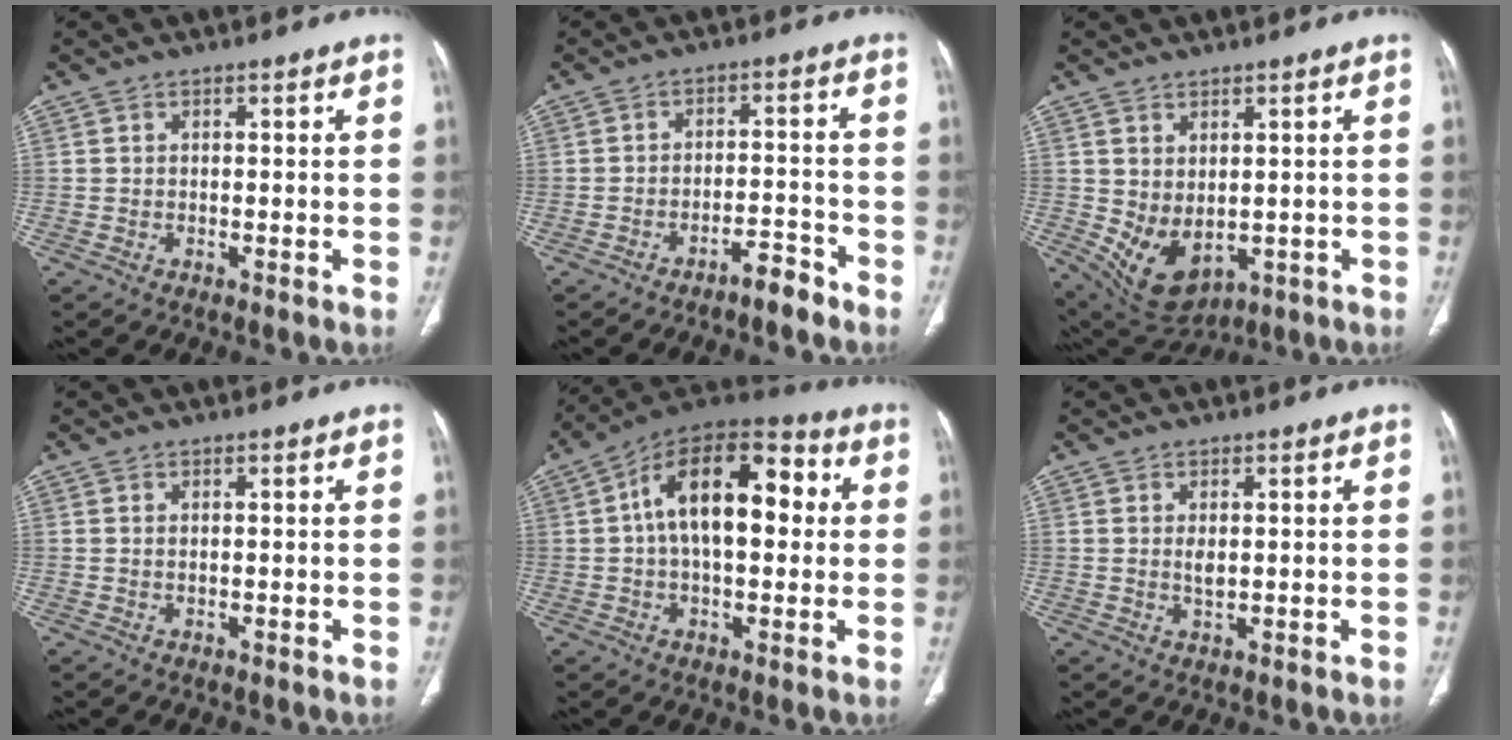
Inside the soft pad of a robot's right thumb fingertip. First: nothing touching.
{"total": 4.3, "force": [-3.6, 1.0, 2.2], "torque": [-0.032, 0.034, -0.058]}
{"total": 8.9, "force": [-0.6, 5.7, 6.8], "torque": [-0.108, -0.007, 0.023]}
{"total": 0.5, "force": [0.2, 0.2, 0.4], "torque": [-0.012, 0.002, 0.006]}
{"total": 19.0, "force": [2.9, 10.1, 15.9], "torque": [-0.235, 0.037, 0.036]}
{"total": 2.0, "force": [0.4, 0.9, 1.7], "torque": [-0.031, -0.006, 0.013]}